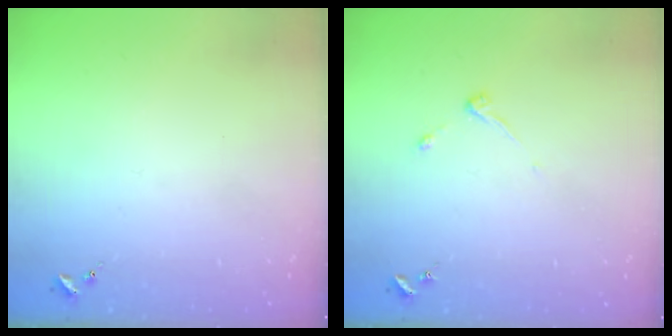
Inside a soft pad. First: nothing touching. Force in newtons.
{"total": 3.7, "press": 3.6, "slide": 0.6}